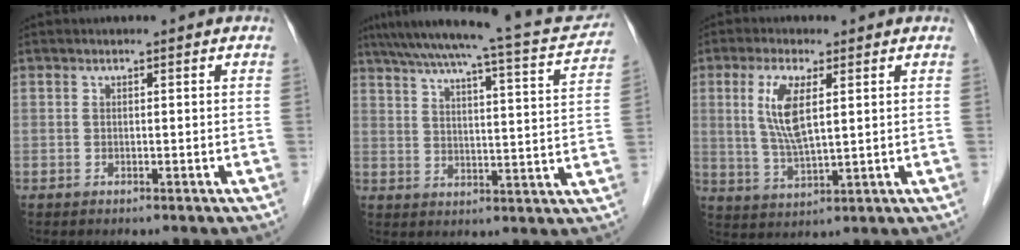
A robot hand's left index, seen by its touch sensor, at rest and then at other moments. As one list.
[{"total": 20.5, "force": [18.1, 1.5, 9.6], "torque": [-0.149, 0.000, 0.232]}, {"total": 7.3, "force": [2.1, 1.5, 6.8], "torque": [-0.148, -0.001, 0.044]}]